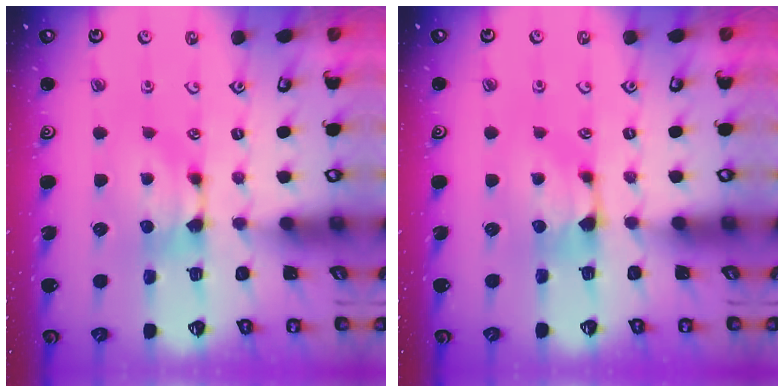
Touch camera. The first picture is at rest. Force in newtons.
{"total": 0.9, "press": 0.7, "slide": 0.6}